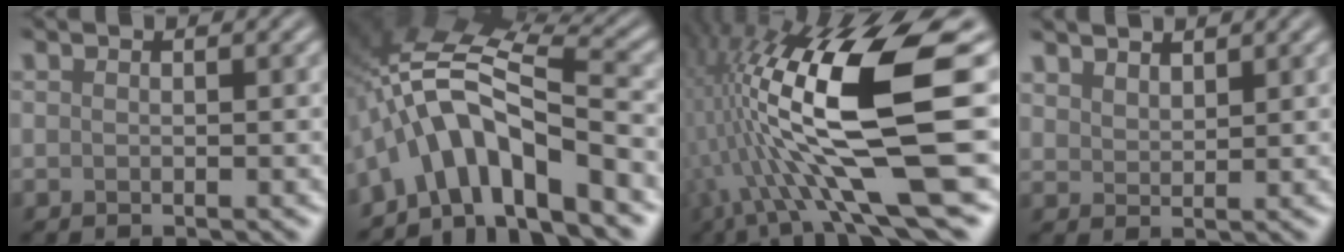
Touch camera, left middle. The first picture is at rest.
{"total": 9.1, "force": [-4.6, 3.2, 7.2], "torque": [-0.118, 0.029, -0.081]}
{"total": 14.4, "force": [-1.5, 3.0, 14.0], "torque": [-0.270, 0.020, -0.008]}
{"total": 2.6, "force": [2.6, 0.4, 0.0], "torque": [-0.006, 0.008, 0.061]}